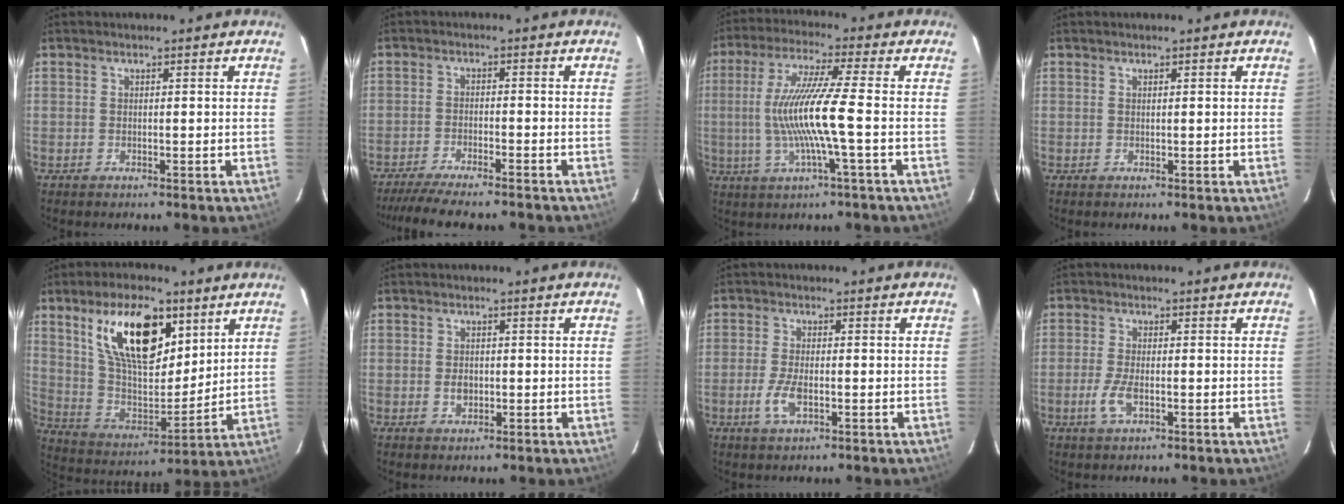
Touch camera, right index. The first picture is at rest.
{"total": 11.2, "force": [-10.3, 0.8, 4.3], "torque": [-0.098, -0.020, -0.161]}
{"total": 9.6, "force": [-1.7, -0.9, 9.4], "torque": [-0.187, -0.006, -0.030]}
{"total": 1.0, "force": [0.0, -0.5, -0.9], "torque": [0.016, -0.001, 0.000]}
{"total": 19.0, "force": [9.8, 8.9, 13.7], "torque": [-0.245, 0.006, 0.187]}
{"total": 2.4, "force": [-0.4, 1.8, 1.5], "torque": [-0.027, 0.002, -0.007]}
{"total": 4.7, "force": [-1.7, 1.8, 4.0], "torque": [-0.092, -0.004, -0.034]}
{"total": 4.3, "force": [-1.7, 1.5, 3.7], "torque": [-0.086, -0.005, -0.033]}